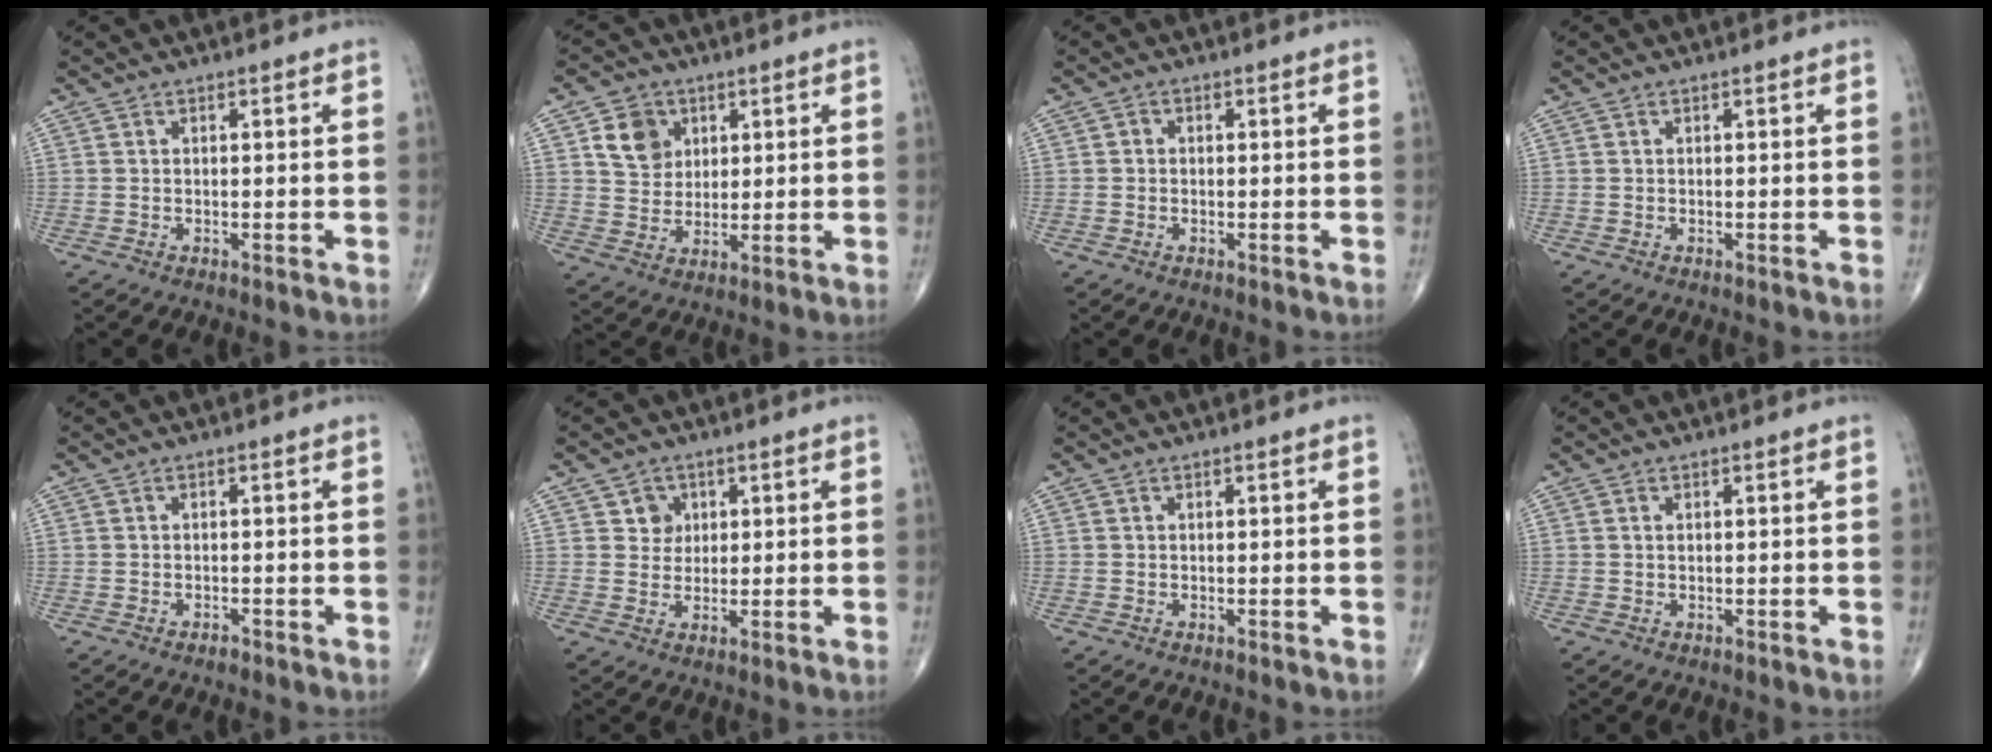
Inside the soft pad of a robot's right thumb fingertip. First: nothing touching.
{"total": 7.6, "force": [2.9, 6.4, 3.1], "torque": [-0.026, -0.012, 0.054]}
{"total": 1.0, "force": [0.0, 0.9, 0.5], "torque": [-0.002, 0.002, -0.004]}
{"total": 0.0}
{"total": 1.0, "force": [-0.7, 0.5, 0.4], "torque": [-0.008, 0.002, -0.012]}
{"total": 3.8, "force": [1.5, 3.3, 0.8], "torque": [0.009, -0.005, 0.021]}
{"total": 0.0}
{"total": 0.8, "force": [0.2, 0.4, 0.6], "torque": [-0.012, 0.002, 0.006]}